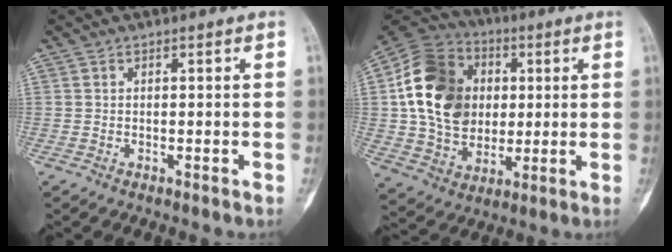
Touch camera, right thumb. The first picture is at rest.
{"total": 19.2, "force": [3.5, 14.0, 12.6], "torque": [-0.220, 0.004, 0.066]}